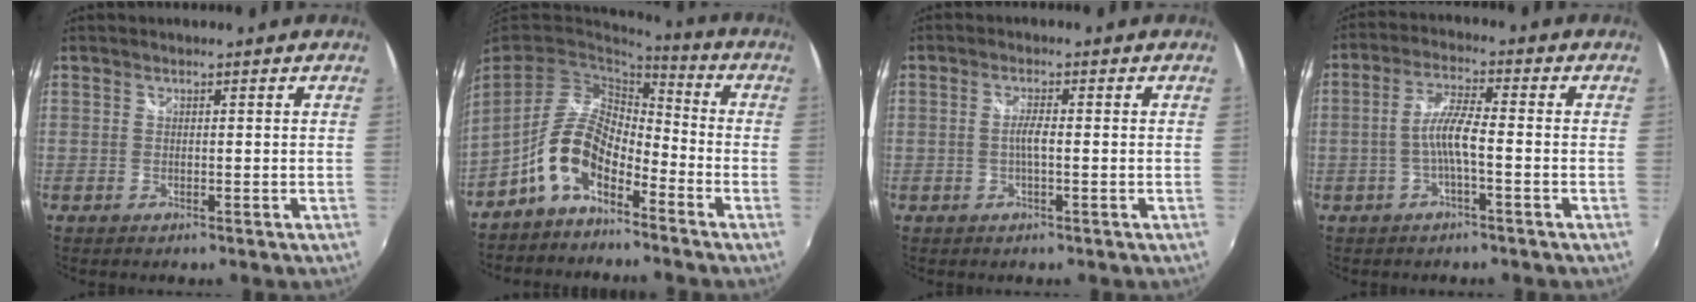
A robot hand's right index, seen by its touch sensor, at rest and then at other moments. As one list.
[{"total": 10.5, "force": [-5.9, 5.2, 6.9], "torque": [-0.141, 0.013, -0.113]}, {"total": 2.2, "force": [-0.4, 0.2, 2.2], "torque": [-0.043, 0.001, -0.009]}, {"total": 5.5, "force": [-1.6, 0.6, 5.2], "torque": [-0.110, 0.009, -0.031]}]